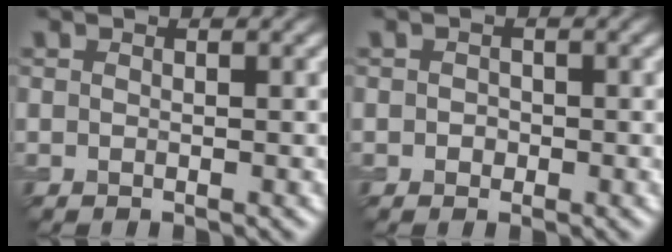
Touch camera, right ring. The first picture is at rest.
{"total": 0.6, "force": [0.0, 0.6, 0.1], "torque": [-0.003, 0.001, -0.001]}